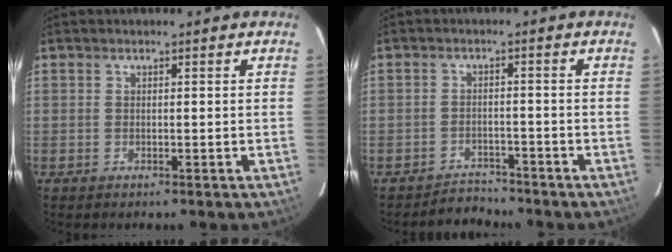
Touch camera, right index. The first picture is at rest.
{"total": 3.3, "force": [-3.1, 0.8, -0.9], "torque": [0.016, -0.004, -0.049]}